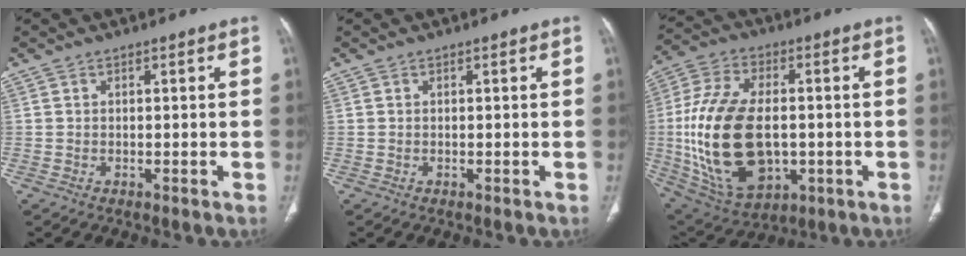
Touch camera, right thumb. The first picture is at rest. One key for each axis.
{"total": 0.0}
{"total": 23.8, "fx": -1.7, "fy": 14.0, "fz": 19.1, "tx": -0.378, "ty": -0.002, "tz": -0.009}